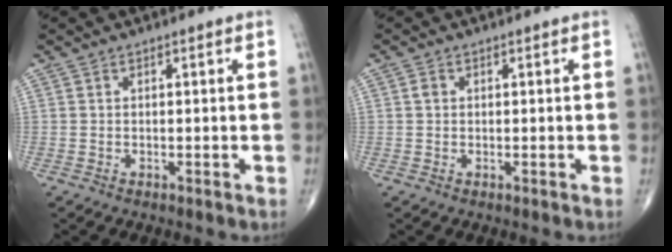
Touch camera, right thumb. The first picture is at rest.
{"total": 1.0, "force": [0.2, 0.8, 0.5], "torque": [-0.008, 0.001, 0.002]}